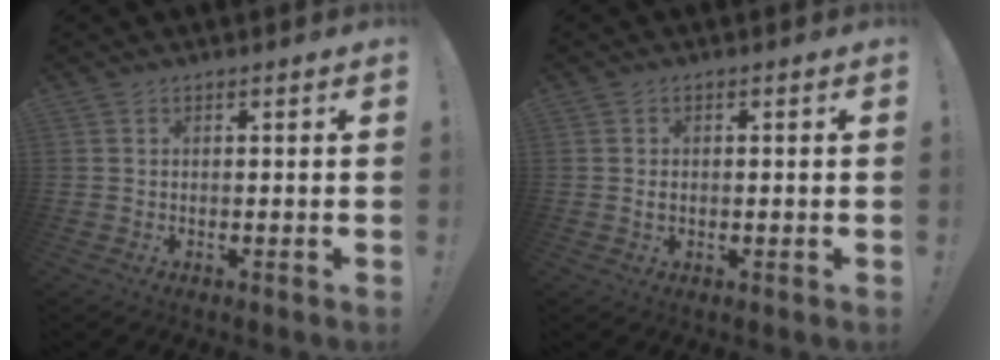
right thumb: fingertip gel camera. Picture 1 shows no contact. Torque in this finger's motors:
{"motor_torque": [0.15, 0.04, 0.00, 0.10, 0.04]}